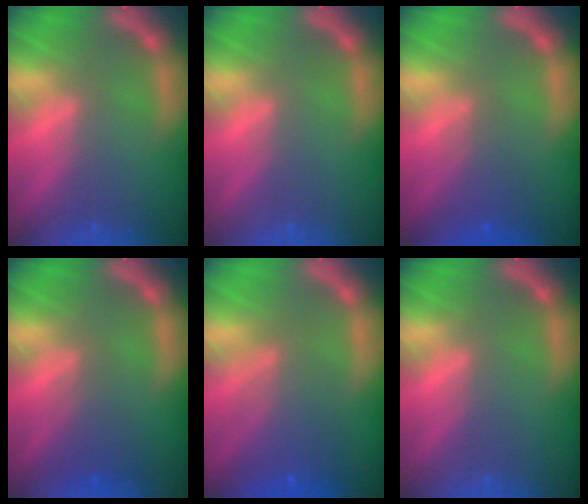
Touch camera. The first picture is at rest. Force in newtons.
{"total": 0.0}
{"total": 3.0}
{"total": 2.4}
{"total": 5.6}
{"total": 0.0}